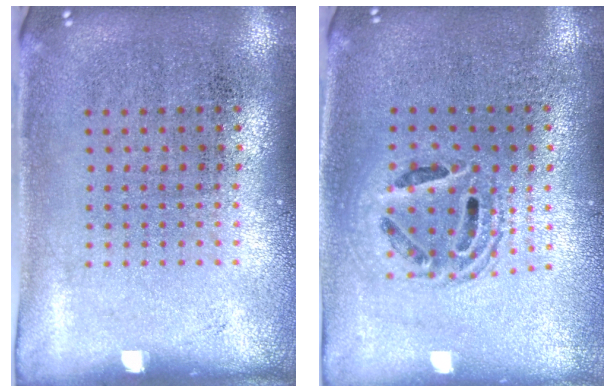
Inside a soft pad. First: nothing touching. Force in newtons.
{"total": 1.5, "press": 1.3, "slide": 0.8}